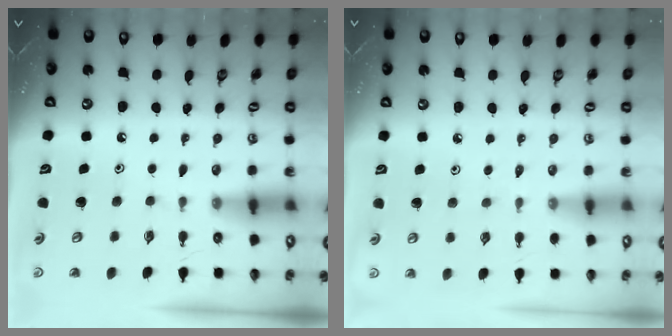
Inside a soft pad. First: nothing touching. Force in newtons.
{"total": 1.1, "press": 1.0, "slide": 0.4}